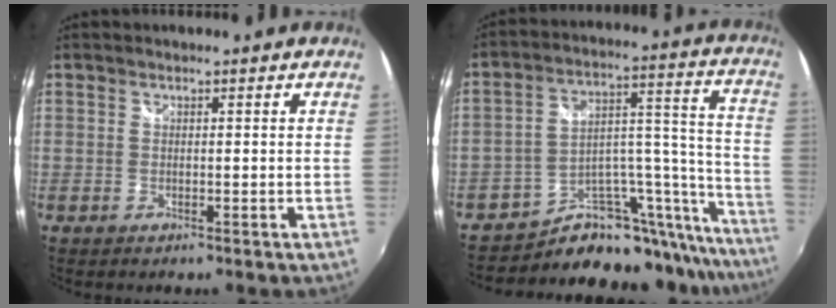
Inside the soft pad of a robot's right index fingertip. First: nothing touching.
{"total": 17.0, "force": [-14.6, 6.7, 5.4], "torque": [-0.044, 0.077, -0.222]}